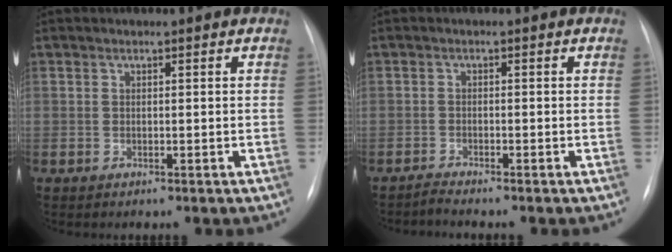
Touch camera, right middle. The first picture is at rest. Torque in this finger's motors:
{"motor_torque": [-0.10, -0.09, -0.02, 0.01]}